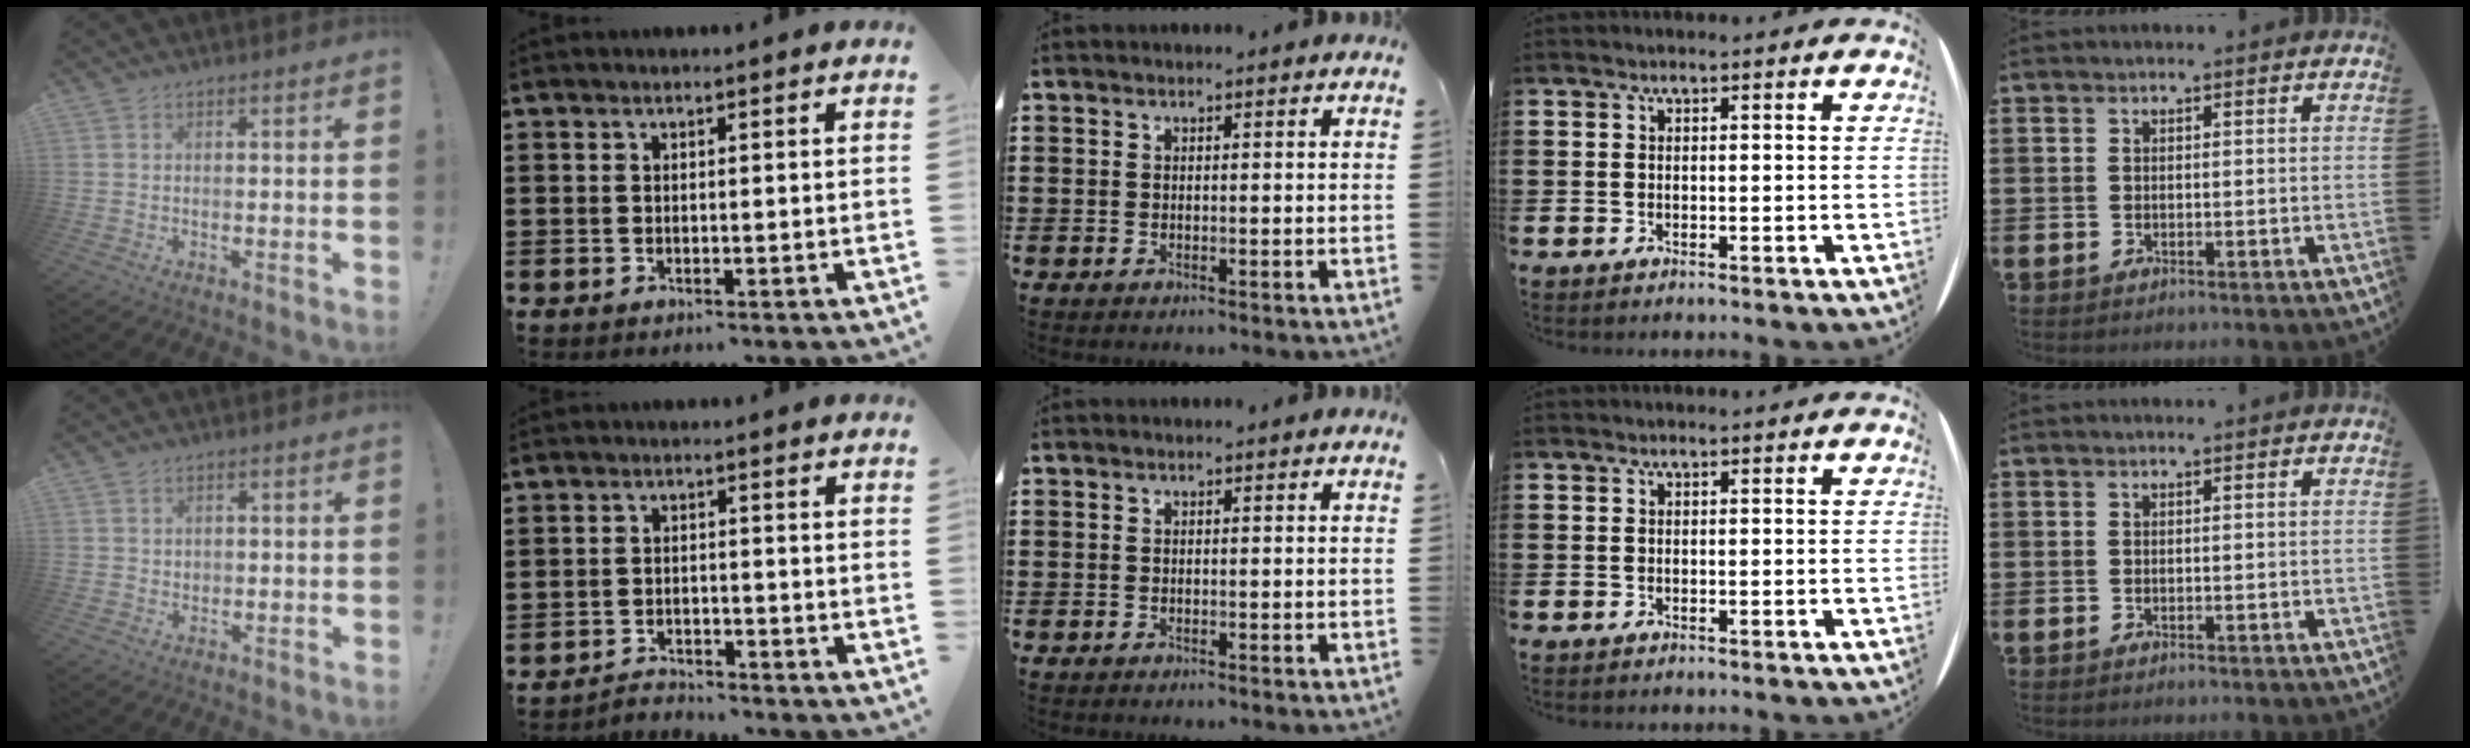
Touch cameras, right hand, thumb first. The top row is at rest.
{"thumb": {"total": 1.3, "force": [0.6, 1.1, 0.2], "torque": [0.003, -0.001, 0.010]}, "index": {"total": 2.6, "force": [-2.6, 0.3, -0.3], "torque": [-0.004, 0.002, -0.057]}}